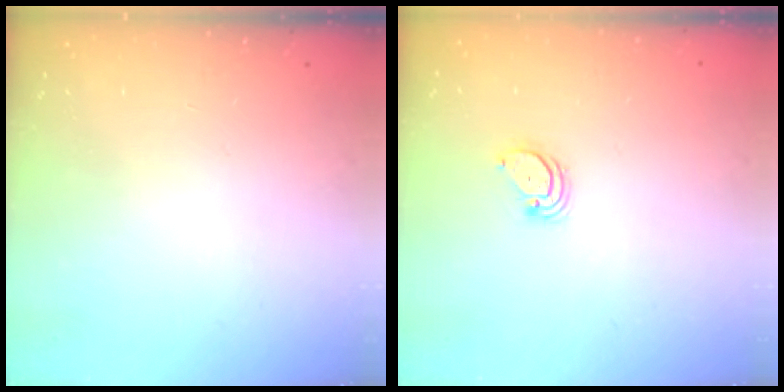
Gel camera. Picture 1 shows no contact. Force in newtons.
{"total": 2.0, "press": 2.0, "slide": 0.1}